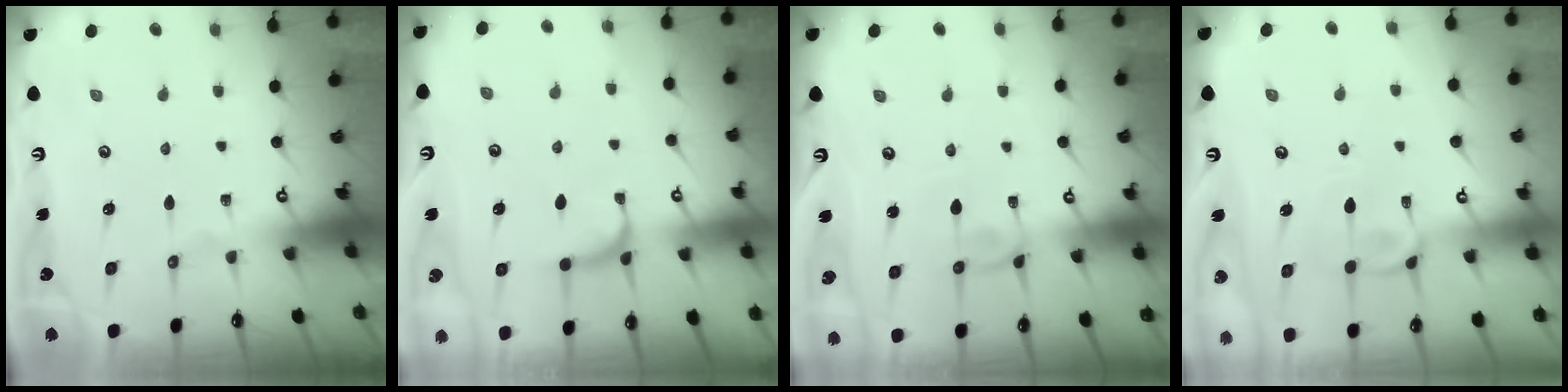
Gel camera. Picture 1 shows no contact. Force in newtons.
{"total": 2.1, "press": 2.0, "slide": 0.6}
{"total": 0.6, "press": 0.5, "slide": 0.3}
{"total": 2.5, "press": 2.2, "slide": 1.0}